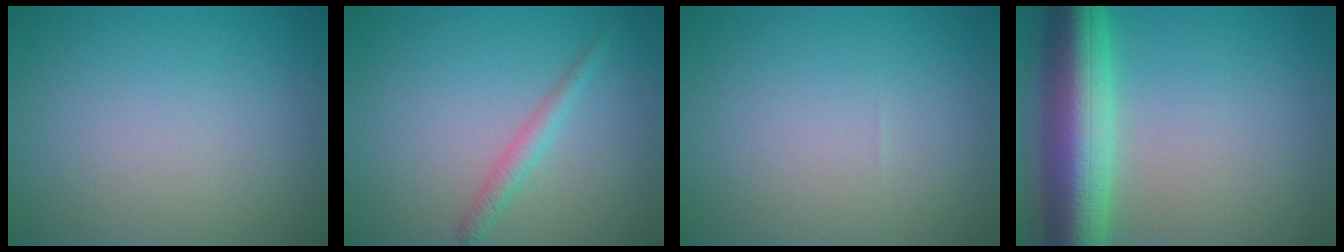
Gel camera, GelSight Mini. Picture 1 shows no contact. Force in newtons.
{"total": 1.6, "press": 1.6, "slide": 0.0}
{"total": 0.0}
{"total": 9.5, "press": 9.5, "slide": 0.3}